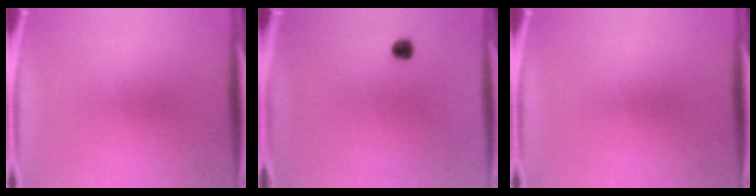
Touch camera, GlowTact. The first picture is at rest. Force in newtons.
{"total": 2.4}
{"total": 0.0}